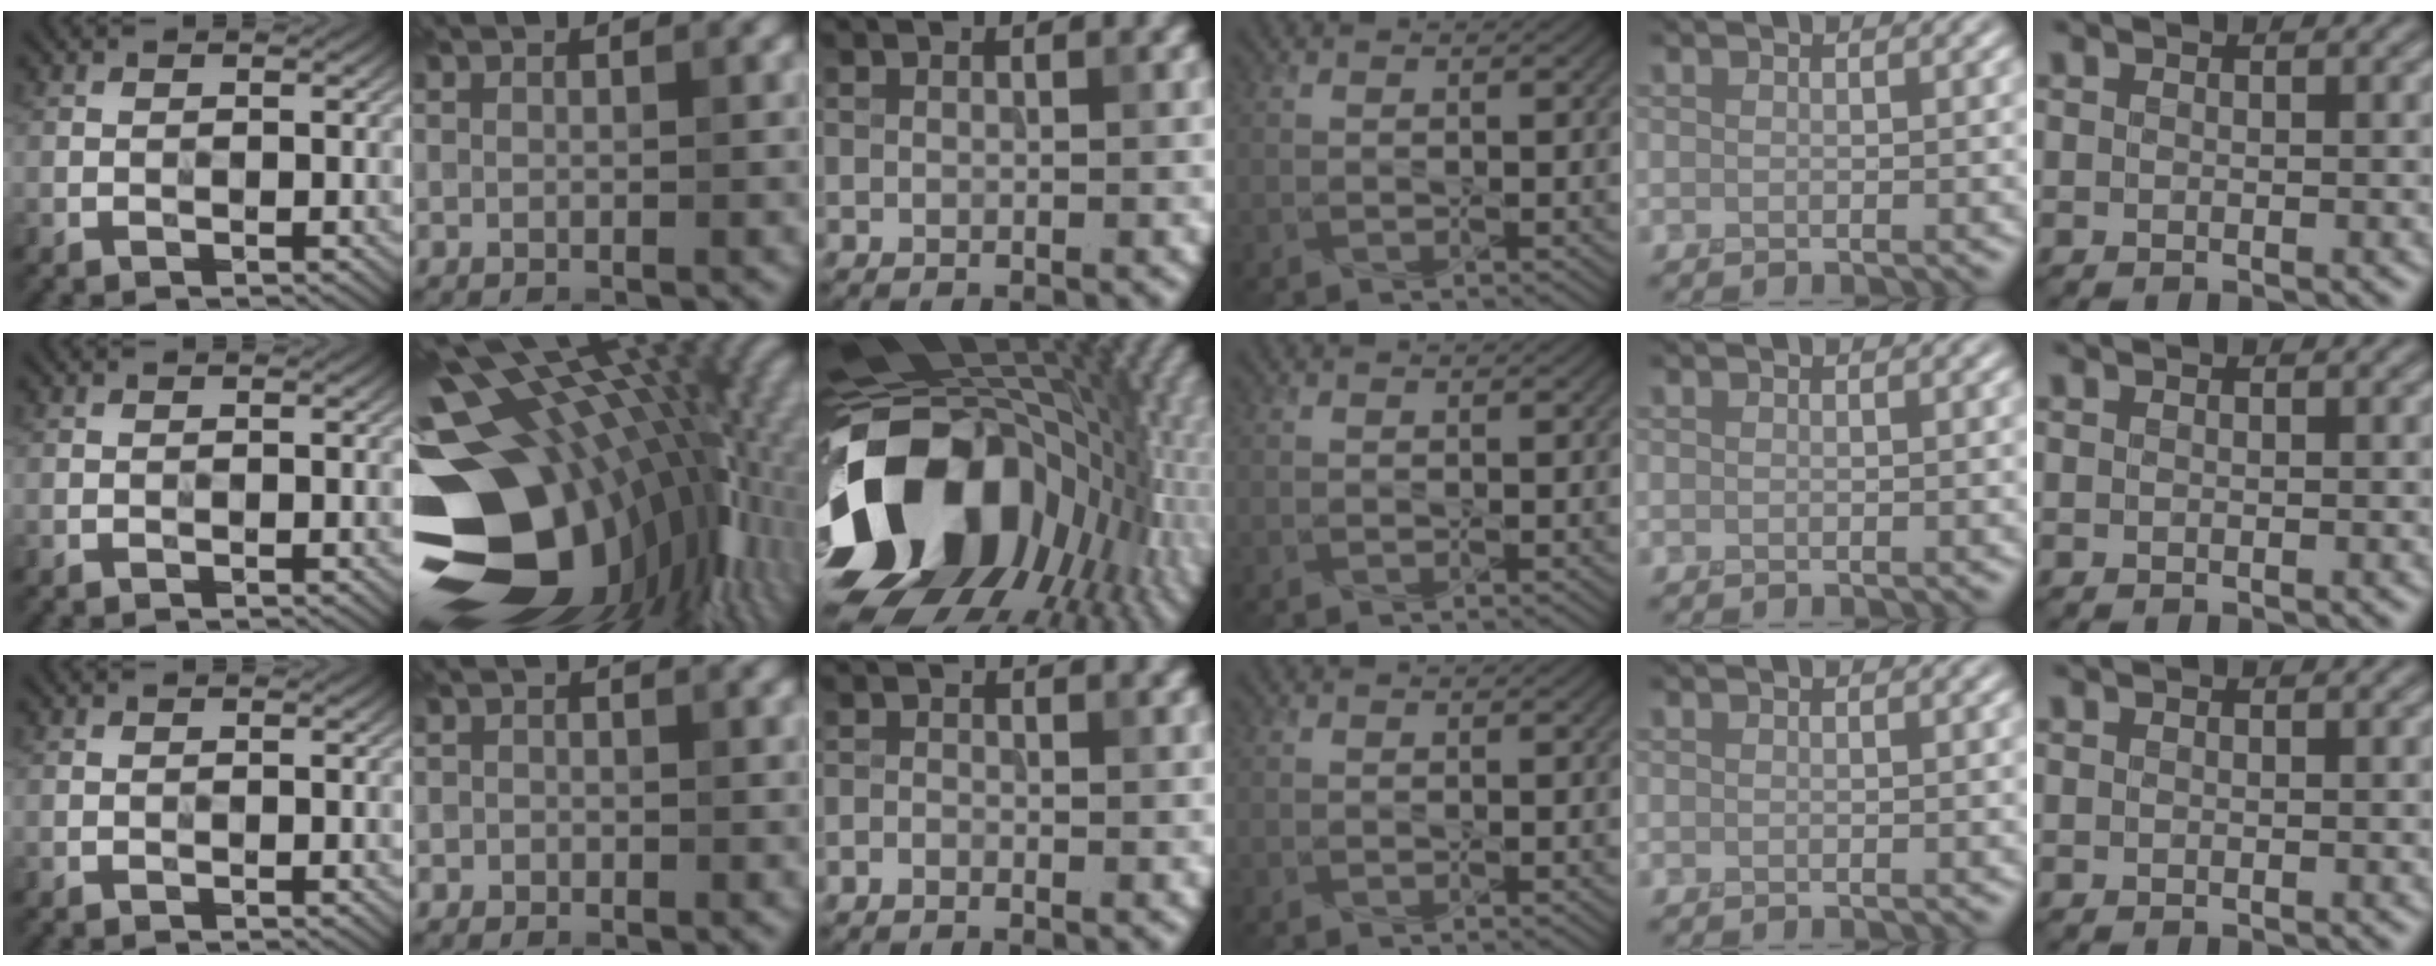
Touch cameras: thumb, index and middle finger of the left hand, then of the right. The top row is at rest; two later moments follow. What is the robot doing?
{"motion": "press", "object": "button"}